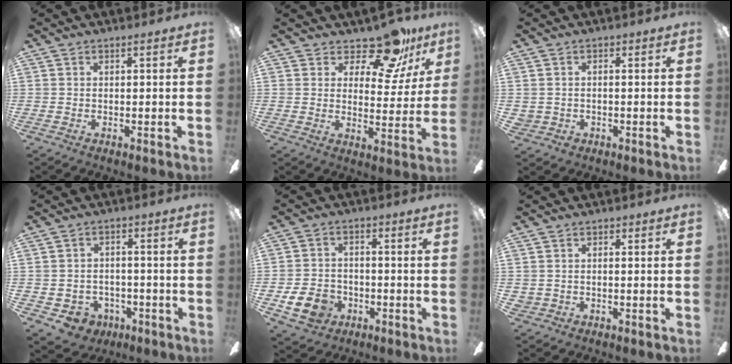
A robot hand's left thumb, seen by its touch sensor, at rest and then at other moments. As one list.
[{"total": 14.9, "force": [11.3, 6.3, 7.4], "torque": [-0.105, -0.073, 0.195]}, {"total": 2.3, "force": [0.2, 2.3, 0.3], "torque": [-0.008, 0.005, 0.003]}, {"total": 5.3, "force": [-1.6, 4.9, 0.9], "torque": [-0.048, 0.011, -0.030]}, {"total": 9.2, "force": [-3.7, 7.2, 4.3], "torque": [-0.098, 0.028, -0.068]}, {"total": 1.8, "force": [0.2, 1.7, 0.3], "torque": [-0.006, 0.003, 0.003]}]